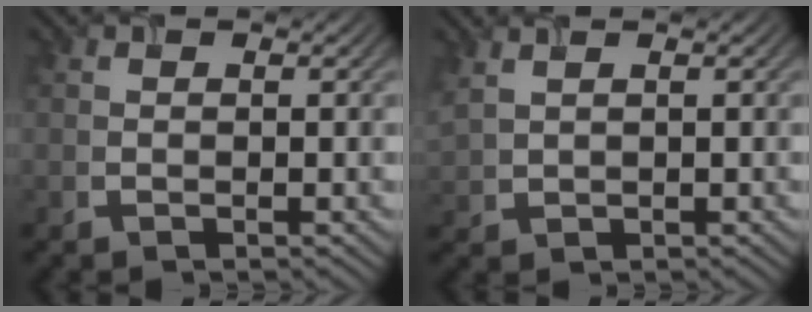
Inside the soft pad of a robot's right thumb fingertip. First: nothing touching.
{"total": 2.3, "force": [1.7, 0.8, 1.4], "torque": [-0.043, 0.008, 0.042]}